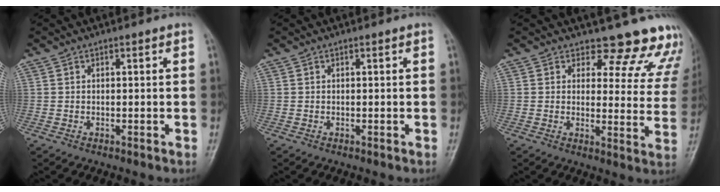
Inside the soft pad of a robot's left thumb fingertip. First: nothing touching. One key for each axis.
{"total": 0.0}
{"total": 14.9, "fx": 13.8, "fy": 5.3, "fz": 1.7, "tx": 0.038, "ty": -0.122, "tz": 0.127}